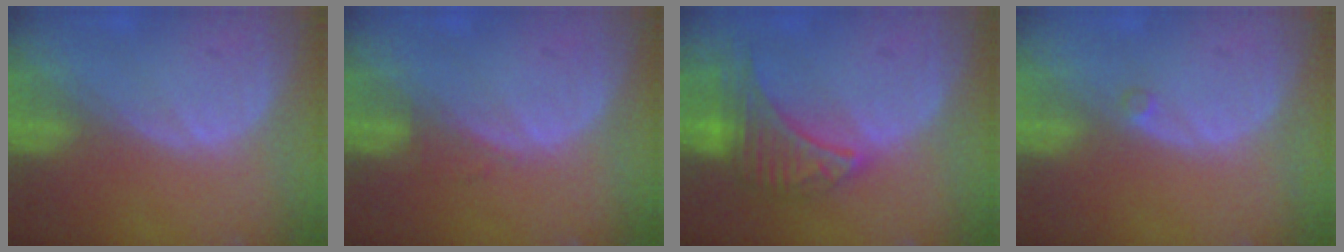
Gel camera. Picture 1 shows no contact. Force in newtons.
{"total": 0.7, "press": 0.7, "slide": 0.1}
{"total": 7.5, "press": 7.5, "slide": 0.1}
{"total": 0.6, "press": 0.6, "slide": 0.1}